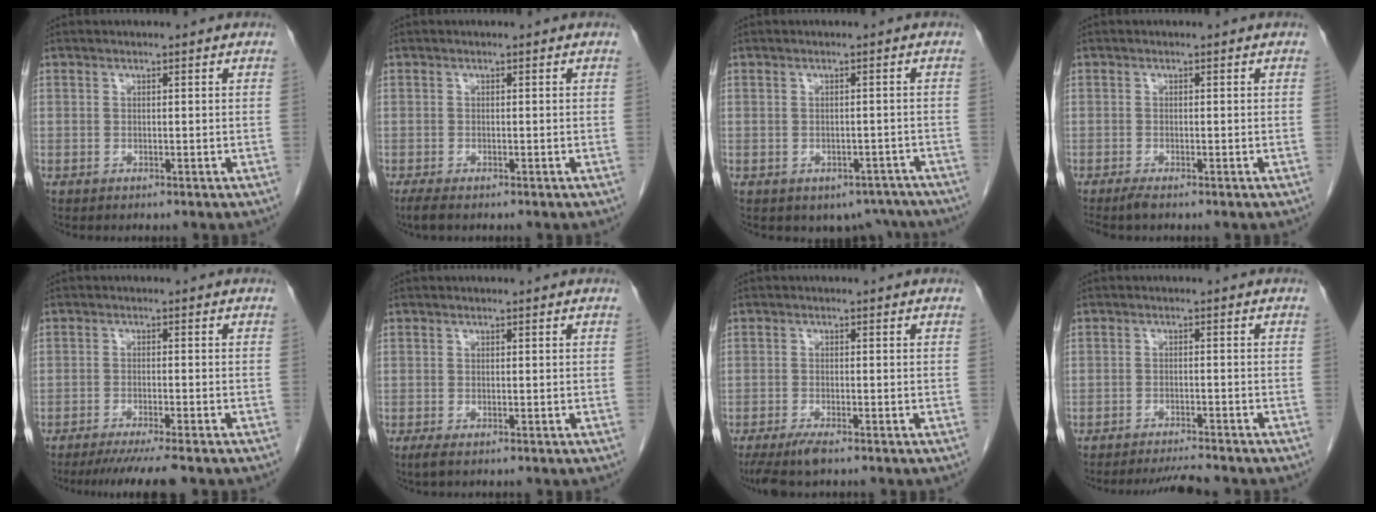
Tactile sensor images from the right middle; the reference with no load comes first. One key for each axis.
{"total": 2.2, "fx": -1.6, "fy": 0.5, "fz": 1.4, "tx": -0.029, "ty": -0.008, "tz": -0.026}
{"total": 5.6, "fx": -4.4, "fy": 3.3, "fz": 0.9, "tx": 0.010, "ty": 0.008, "tz": -0.050}
{"total": 1.4, "fx": -1.2, "fy": -0.1, "fz": 0.8, "tx": -0.022, "ty": -0.007, "tz": -0.024}
{"total": 7.6, "fx": -6.3, "fy": -0.5, "fz": 4.2, "tx": -0.049, "ty": -0.020, "tz": -0.096}
{"total": 1.0, "fx": -0.6, "fy": 0.0, "fz": 0.8, "tx": -0.018, "ty": -0.005, "tz": -0.011}
{"total": 4.0, "fx": -3.0, "fy": 0.4, "fz": 2.7, "tx": -0.051, "ty": -0.011, "tz": -0.054}
{"total": 4.2, "fx": -4.0, "fy": -0.7, "fz": 1.0, "tx": -0.018, "ty": -0.018, "tz": -0.063}